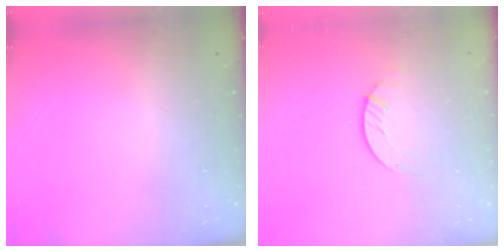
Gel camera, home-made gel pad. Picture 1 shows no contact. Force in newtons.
{"total": 1.3, "press": 1.3, "slide": 0.2}